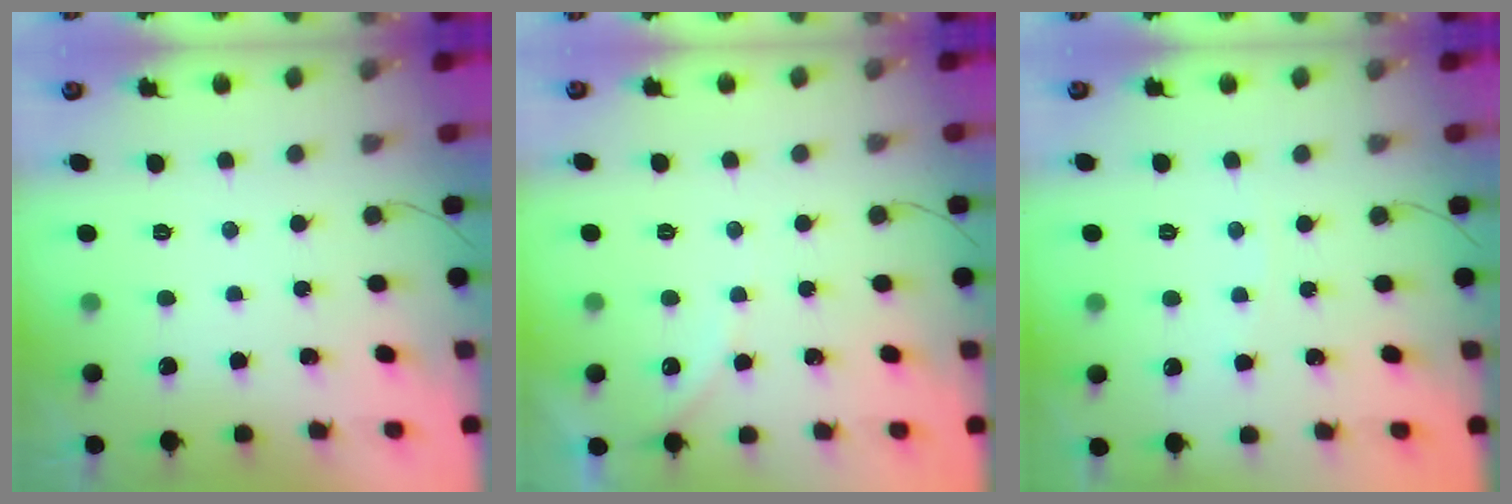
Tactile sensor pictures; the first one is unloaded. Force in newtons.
{"total": 4.3, "press": 4.3, "slide": 0.7}
{"total": 1.8, "press": 1.7, "slide": 0.2}